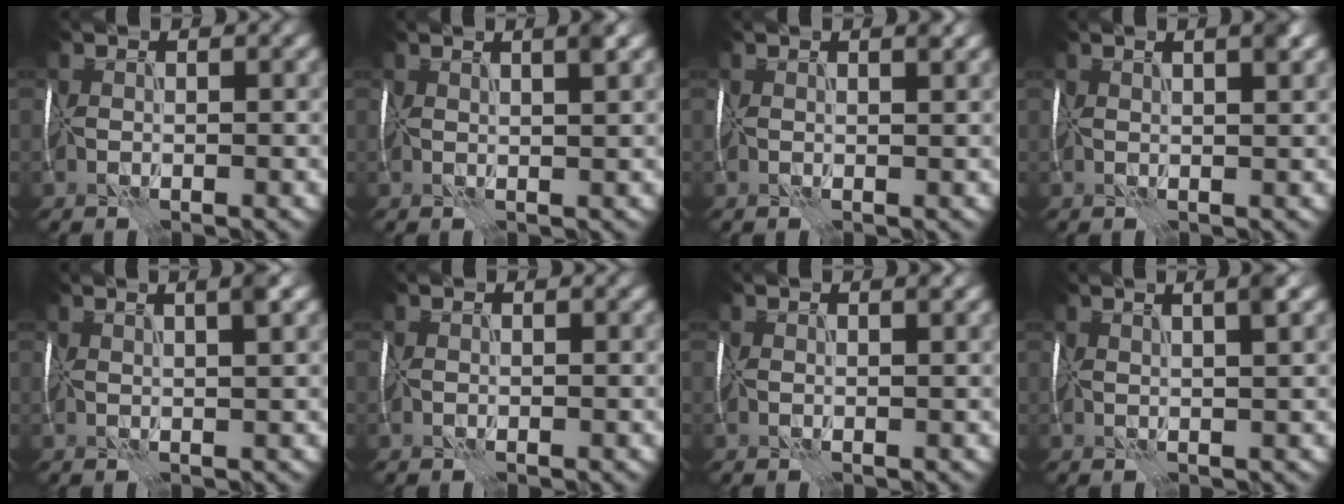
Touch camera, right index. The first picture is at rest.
{"total": 1.9, "force": [1.3, -0.2, 1.4], "torque": [-0.018, 0.009, 0.018]}
{"total": 1.0, "force": [0.7, 0.2, 0.7], "torque": [-0.005, 0.001, 0.011]}
{"total": 2.3, "force": [1.2, 0.2, 1.9], "torque": [-0.022, 0.011, 0.016]}
{"total": 2.2, "force": [1.3, -0.2, 1.8], "torque": [-0.025, 0.013, 0.021]}
{"total": 0.0}
{"total": 0.7, "force": [0.4, 0.1, 0.6], "torque": [-0.006, 0.001, 0.007]}
{"total": 2.5, "force": [1.5, 0.0, 2.0], "torque": [-0.024, 0.016, 0.022]}